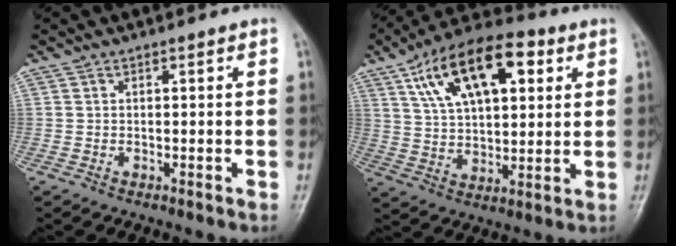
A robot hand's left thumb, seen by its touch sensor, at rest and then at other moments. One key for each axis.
{"total": 18.7, "fx": 7.7, "fy": 9.3, "fz": 14.3, "tx": -0.209, "ty": -0.002, "tz": 0.129}